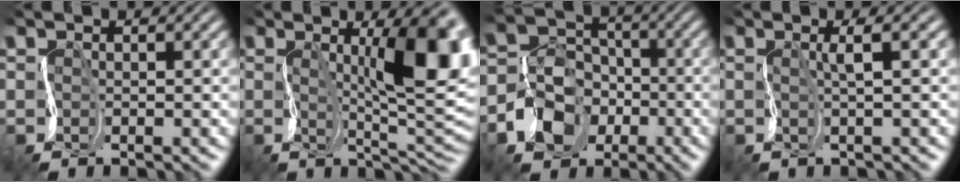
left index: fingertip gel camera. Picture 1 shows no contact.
{"total": 9.5, "force": [1.8, 2.6, 8.9], "torque": [-0.128, 0.006, 0.033]}
{"total": 4.9, "force": [-2.2, 4.2, 0.9], "torque": [-0.022, 0.013, -0.052]}
{"total": 1.5, "force": [0.9, -0.2, 1.1], "torque": [-0.018, 0.012, 0.012]}